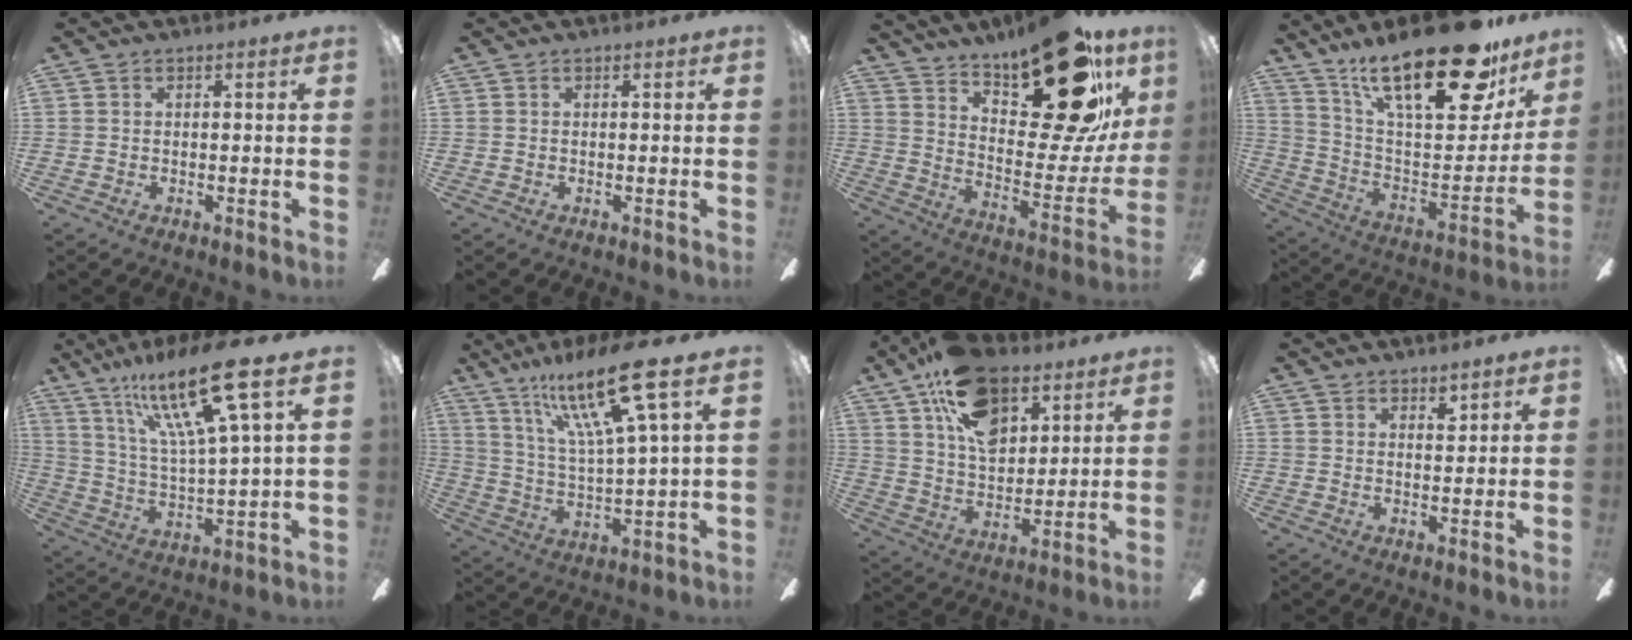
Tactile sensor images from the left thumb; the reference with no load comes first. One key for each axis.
{"total": 0.0}
{"total": 26.6, "fx": 16.3, "fy": 10.4, "fz": 18.2, "tx": -0.238, "ty": -0.106, "tz": 0.273}
{"total": 28.8, "fx": 19.2, "fy": 9.3, "fz": 19.3, "tx": -0.296, "ty": -0.115, "tz": 0.320}
{"total": 21.3, "fx": 12.6, "fy": 4.2, "fz": 16.6, "tx": -0.307, "ty": -0.057, "tz": 0.193}
{"total": 20.3, "fx": 12.2, "fy": 3.8, "fz": 15.8, "tx": -0.308, "ty": -0.055, "tz": 0.185}
{"total": 17.9, "fx": 9.7, "fy": 10.3, "fz": 10.9, "tx": -0.180, "ty": -0.027, "tz": 0.176}
{"total": 2.8, "fx": 2.4, "fy": 0.9, "fz": 1.0, "tx": -0.006, "ty": -0.012, "tz": 0.040}